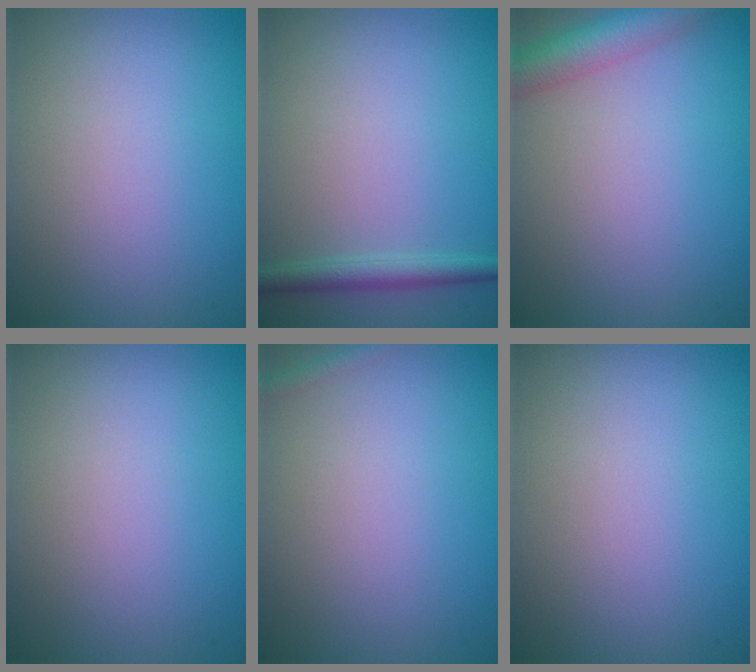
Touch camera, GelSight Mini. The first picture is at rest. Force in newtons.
{"total": 2.0, "press": 2.0, "slide": 0.1}
{"total": 4.0, "press": 4.0, "slide": 0.3}
{"total": 0.0}
{"total": 0.8, "press": 0.8, "slide": 0.1}
{"total": 0.0}